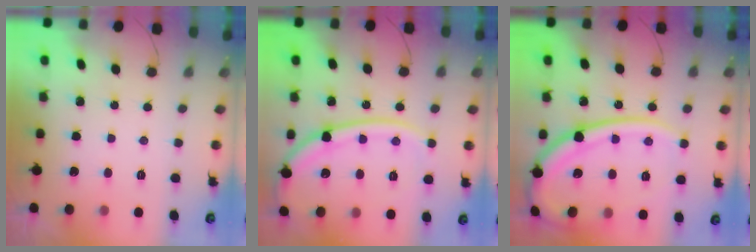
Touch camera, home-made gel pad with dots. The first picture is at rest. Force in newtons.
{"total": 18.5, "press": 18.4, "slide": 2.0}
{"total": 21.5, "press": 21.4, "slide": 2.5}